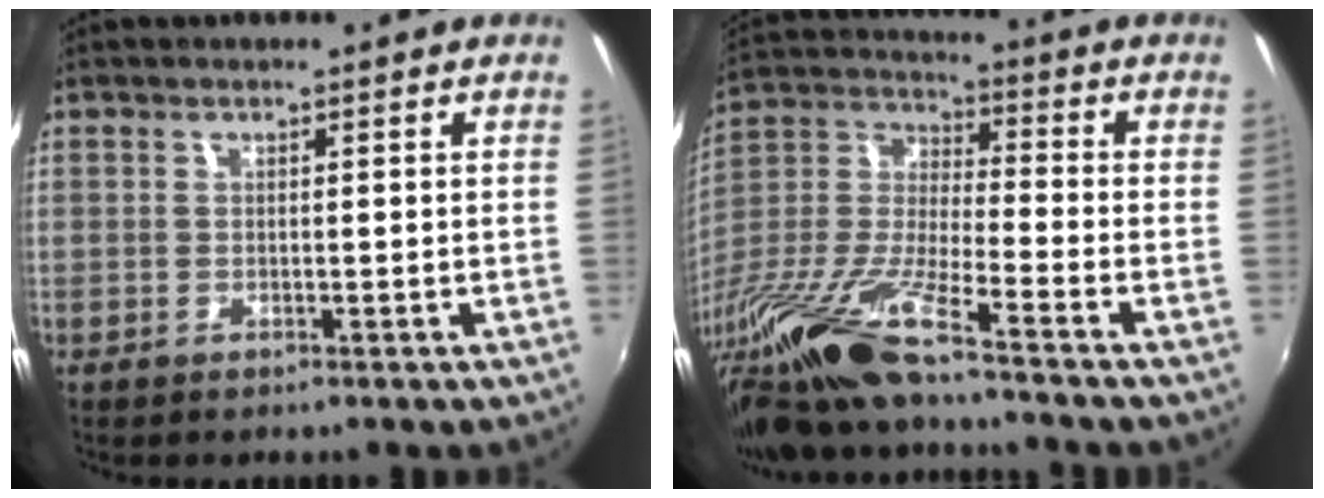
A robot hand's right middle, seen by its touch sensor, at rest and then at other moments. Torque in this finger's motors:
{"motor_torque": [1.11, -1.03, 0.98, 0.21]}